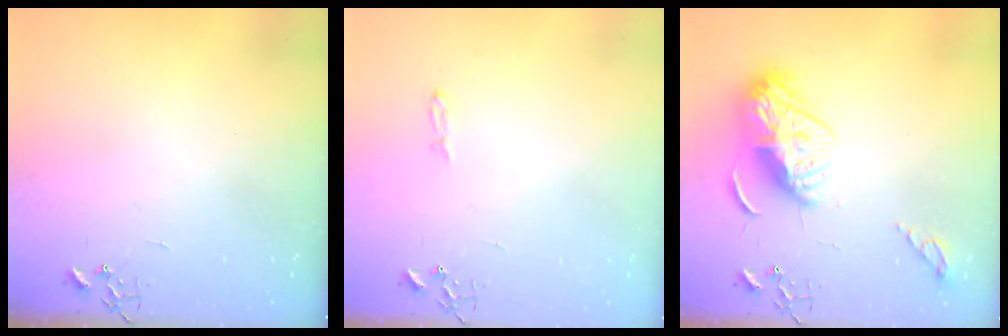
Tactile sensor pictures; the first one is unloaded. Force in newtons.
{"total": 3.5, "press": 3.5, "slide": 0.5}
{"total": 16.0, "press": 16.0, "slide": 0.9}